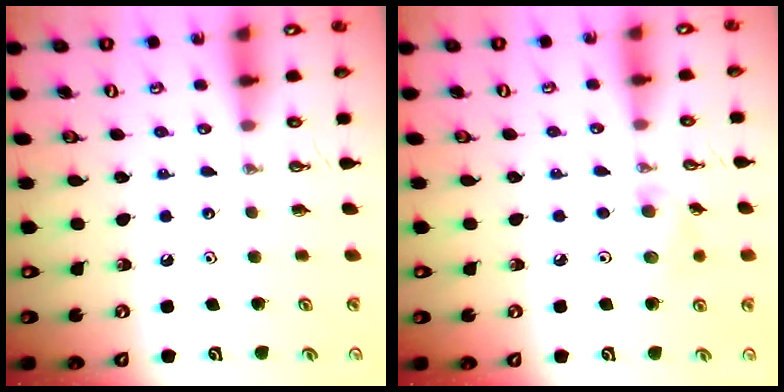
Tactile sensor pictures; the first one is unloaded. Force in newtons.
{"total": 5.2, "press": 5.0, "slide": 1.4}